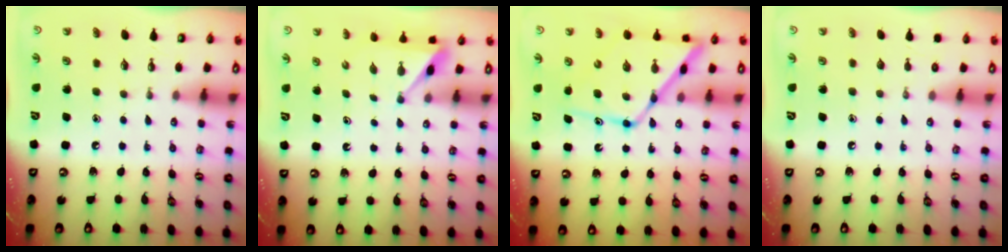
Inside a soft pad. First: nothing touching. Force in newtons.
{"total": 2.7, "press": 2.7, "slide": 0.3}
{"total": 15.0, "press": 14.9, "slide": 1.5}
{"total": 0.0}